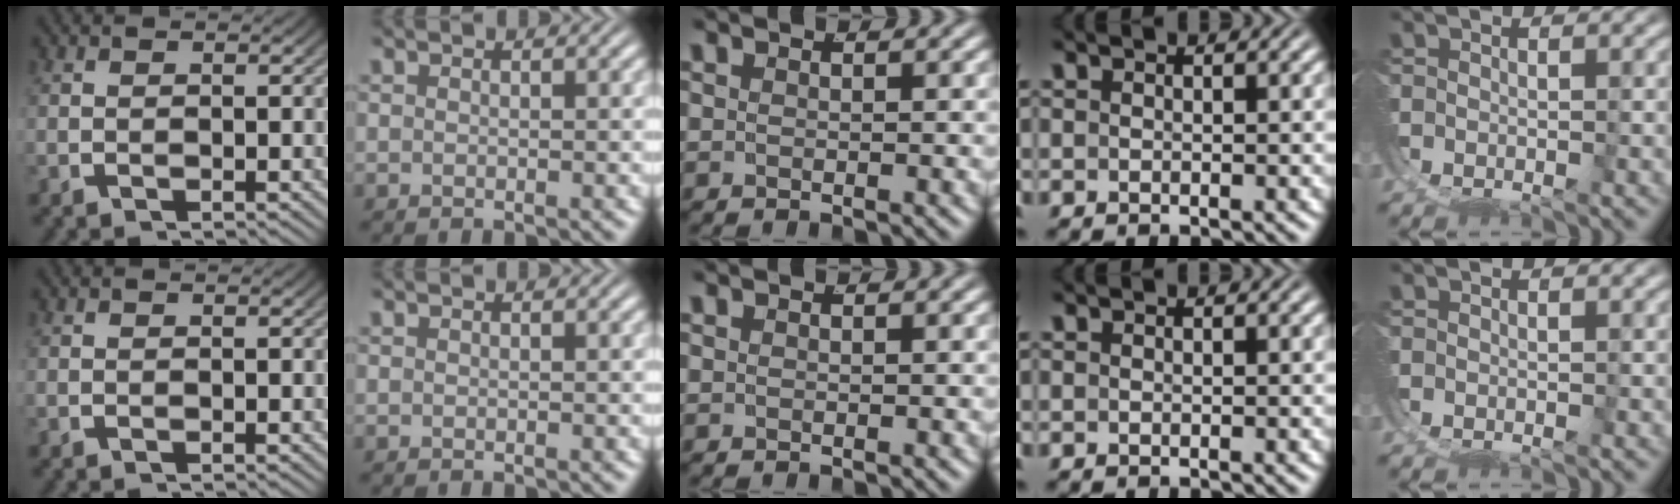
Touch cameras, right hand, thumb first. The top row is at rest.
{}